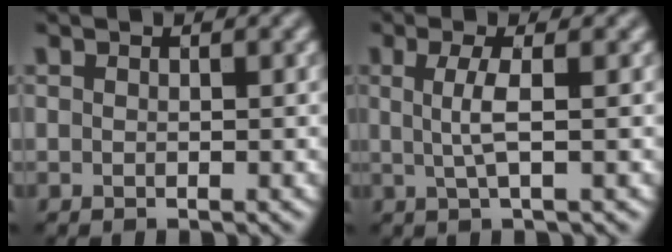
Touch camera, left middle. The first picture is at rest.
{"total": 2.6, "force": [-0.1, 0.5, 2.5], "torque": [-0.058, -0.003, 0.000]}